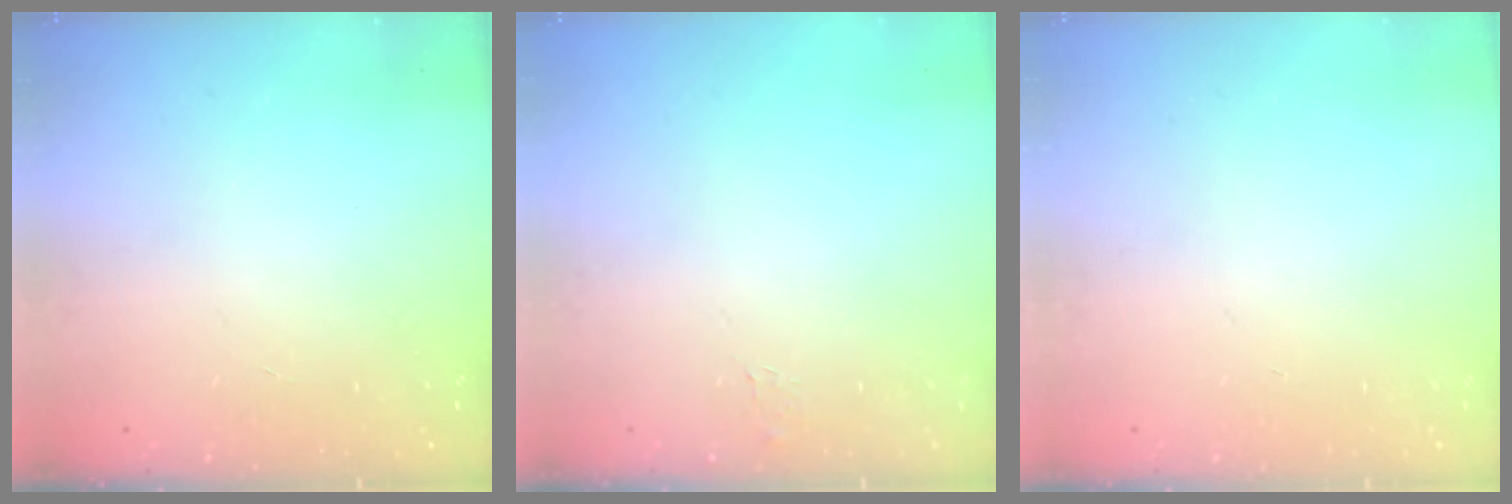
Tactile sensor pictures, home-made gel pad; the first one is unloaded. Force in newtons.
{"total": 3.4, "press": 3.4, "slide": 0.4}
{"total": 0.0}